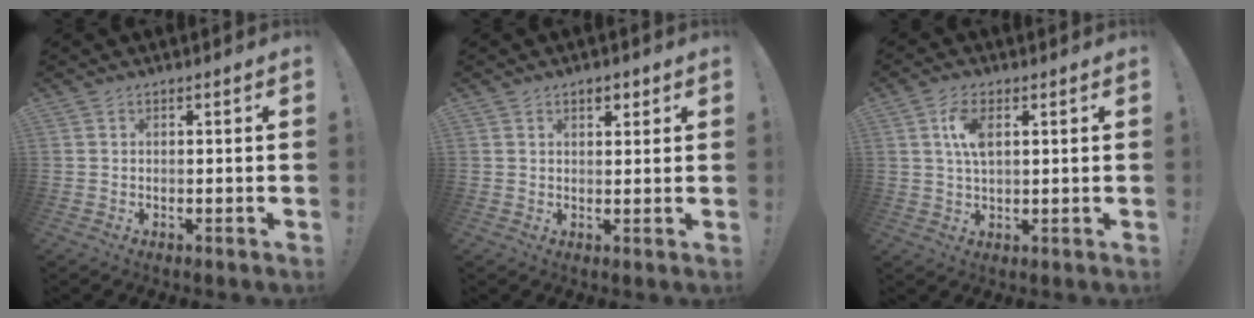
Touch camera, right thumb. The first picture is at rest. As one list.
[{"total": 2.7, "force": [1.5, 1.6, 1.6], "torque": [-0.013, -0.005, 0.022]}, {"total": 6.8, "force": [1.9, 3.2, 5.6], "torque": [-0.102, -0.002, 0.031]}]